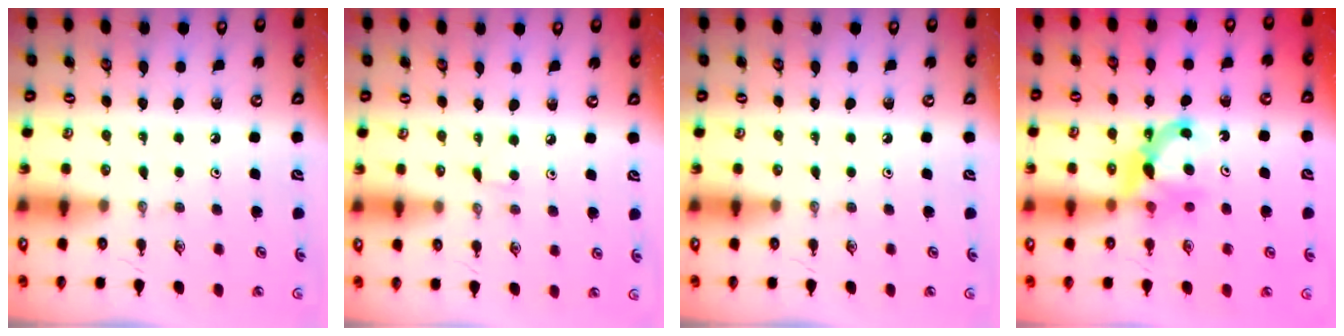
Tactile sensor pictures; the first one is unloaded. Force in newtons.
{"total": 3.4, "press": 3.4, "slide": 0.4}
{"total": 0.0}
{"total": 7.8, "press": 7.8, "slide": 0.4}